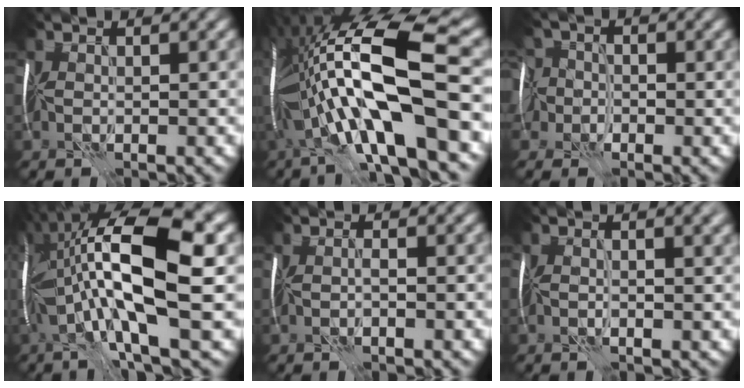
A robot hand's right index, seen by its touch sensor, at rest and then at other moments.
{"total": 15.6, "force": [-1.7, 4.5, 14.9], "torque": [-0.285, 0.021, -0.029]}
{"total": 5.9, "force": [-1.9, 4.7, 3.0], "torque": [-0.060, 0.008, -0.061]}
{"total": 15.3, "force": [0.1, 4.6, 14.6], "torque": [-0.293, 0.021, -0.002]}
{"total": 0.9, "force": [-0.7, -0.5, 0.0], "torque": [-0.004, -0.005, -0.010]}
{"total": 3.0, "force": [1.2, 1.5, 2.4], "torque": [-0.010, 0.023, -0.011]}